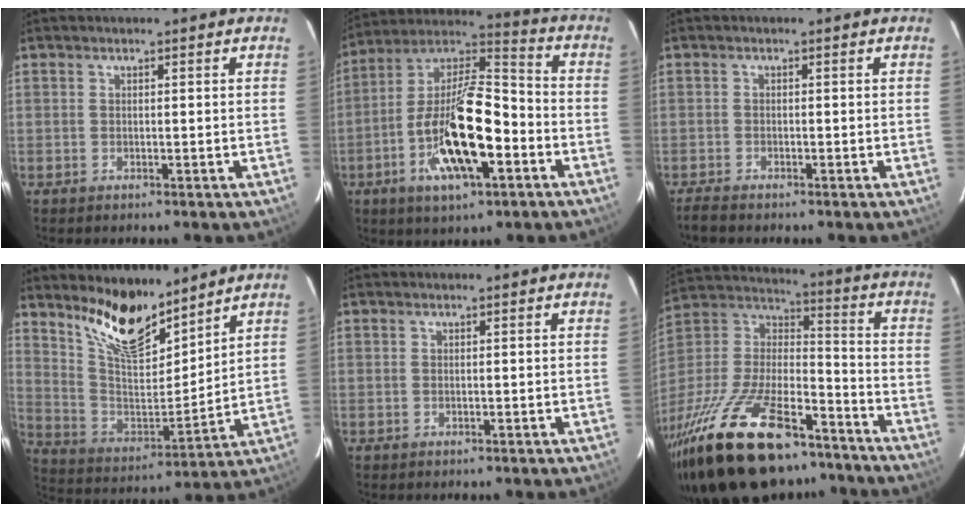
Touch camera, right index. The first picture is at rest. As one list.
[{"total": 19.5, "force": [-6.8, 6.7, 17.0], "torque": [-0.324, -0.004, -0.128]}, {"total": 2.5, "force": [-2.3, 0.3, 1.0], "torque": [-0.031, -0.009, -0.044]}, {"total": 14.6, "force": [11.4, 4.8, 7.8], "torque": [-0.154, -0.012, 0.217]}, {"total": 0.0}, {"total": 34.1, "force": [-23.4, 13.7, 20.6], "torque": [-0.417, -0.020, -0.369]}]